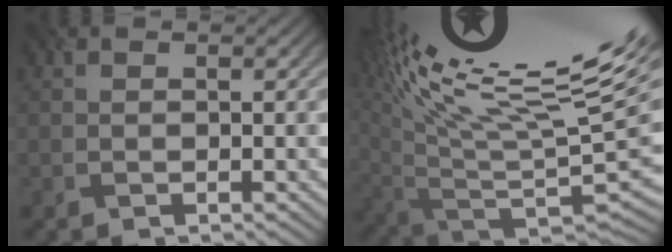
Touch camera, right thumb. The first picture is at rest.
{"total": 19.5, "force": [12.0, 5.3, 14.4], "torque": [-0.206, 0.046, 0.225]}